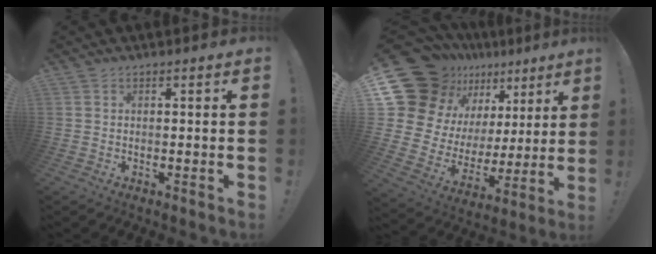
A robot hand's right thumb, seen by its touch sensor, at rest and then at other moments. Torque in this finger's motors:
{"motor_torque": [0.64, 1.62, 0.60, 0.77, 0.17]}